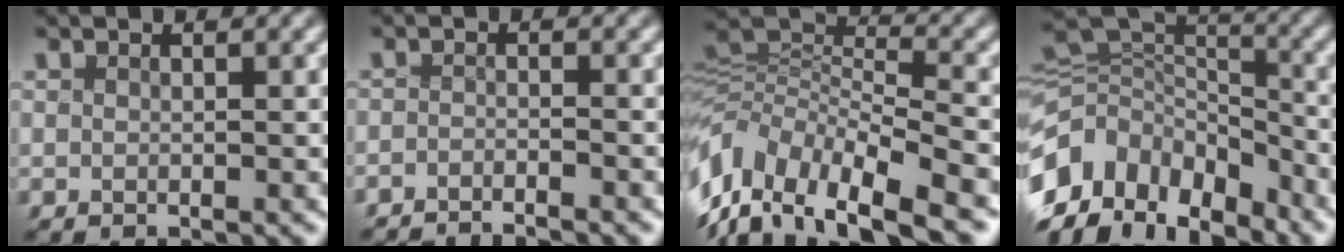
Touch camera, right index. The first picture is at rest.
{"total": 3.3, "force": [-3.3, 0.1, -0.3], "torque": [0.008, -0.003, -0.062]}
{"total": 13.1, "force": [-4.3, 9.5, 8.1], "torque": [-0.182, -0.030, -0.069]}
{"total": 15.8, "force": [-6.4, 11.9, 8.2], "torque": [-0.176, -0.040, -0.103]}